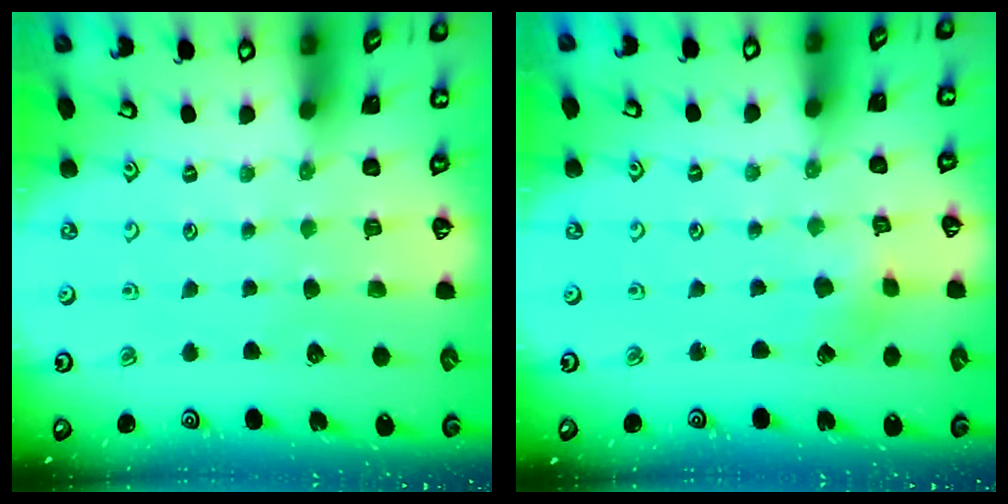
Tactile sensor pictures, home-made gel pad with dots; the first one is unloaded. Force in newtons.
{"total": 2.0, "press": 2.0, "slide": 0.2}